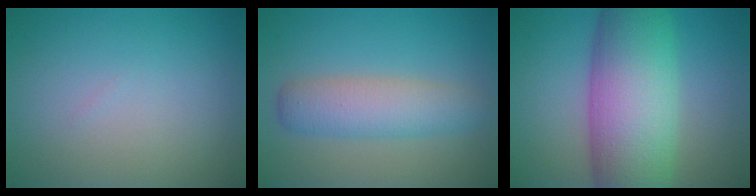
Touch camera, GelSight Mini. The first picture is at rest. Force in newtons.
{"total": 4.4, "press": 4.3, "slide": 0.1}
{"total": 12.3, "press": 12.3, "slide": 0.4}